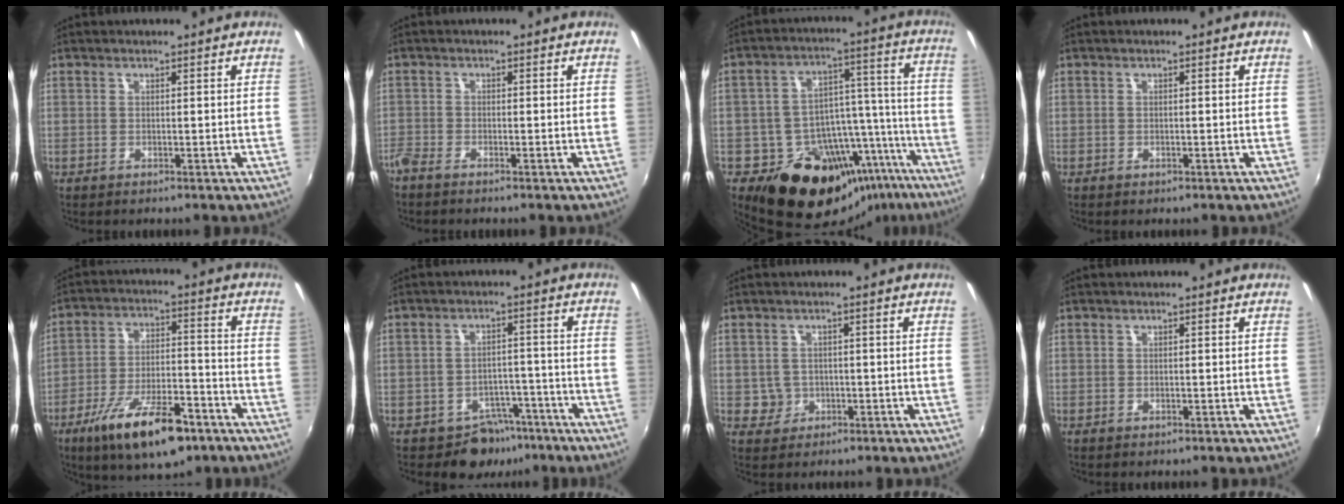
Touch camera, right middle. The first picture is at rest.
{"total": 2.5, "force": [-2.3, 0.4, 1.0], "torque": [-0.033, -0.008, -0.049]}
{"total": 21.7, "force": [-15.6, 11.7, 9.5], "torque": [-0.154, 0.046, -0.208]}
{"total": 0.0}
{"total": 16.4, "force": [-10.2, 5.3, 11.6], "torque": [-0.218, -0.022, -0.167]}
{"total": 6.2, "force": [-4.4, 4.2, 0.7], "torque": [-0.014, 0.030, -0.050]}
{"total": 3.2, "force": [-0.6, 3.1, 0.4], "torque": [-0.011, 0.004, -0.006]}
{"total": 0.0}